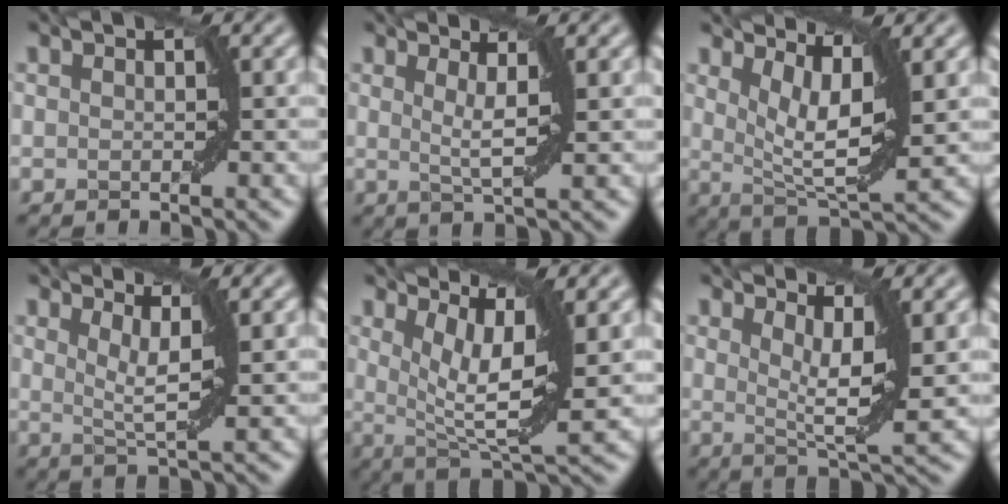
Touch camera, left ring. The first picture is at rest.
{"total": 2.7, "force": [1.1, 0.4, 2.4], "torque": [-0.039, -0.005, 0.020]}
{"total": 6.0, "force": [2.7, 1.6, 5.1], "torque": [-0.086, -0.008, 0.051]}
{"total": 3.3, "force": [1.8, 0.6, 2.7], "torque": [-0.047, -0.003, 0.031]}
{"total": 7.2, "force": [2.5, 1.8, 6.5], "torque": [-0.106, -0.006, 0.048]}
{"total": 4.9, "force": [2.0, 1.0, 4.4], "torque": [-0.068, -0.008, 0.037]}